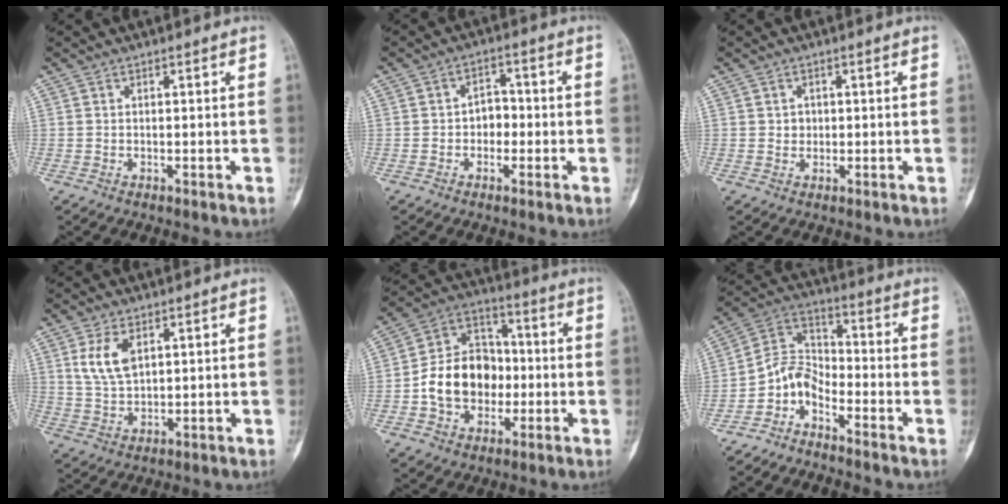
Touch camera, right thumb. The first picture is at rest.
{"total": 4.2, "force": [-0.7, 3.2, 2.5], "torque": [-0.011, 0.020, -0.019]}
{"total": 1.7, "force": [0.2, 1.6, 0.6], "torque": [-0.001, 0.003, 0.004]}
{"total": 6.5, "force": [2.6, 3.5, 4.8], "torque": [-0.086, -0.007, 0.061]}
{"total": 15.2, "force": [-2.1, 11.8, 9.4], "torque": [-0.124, 0.038, -0.040]}
{"total": 6.6, "force": [-4.4, 3.6, 3.2], "torque": [-0.052, 0.065, -0.103]}